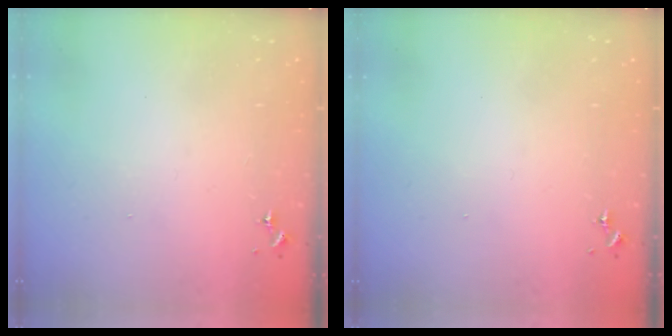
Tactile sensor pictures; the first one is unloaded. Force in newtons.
{"total": 0.0}